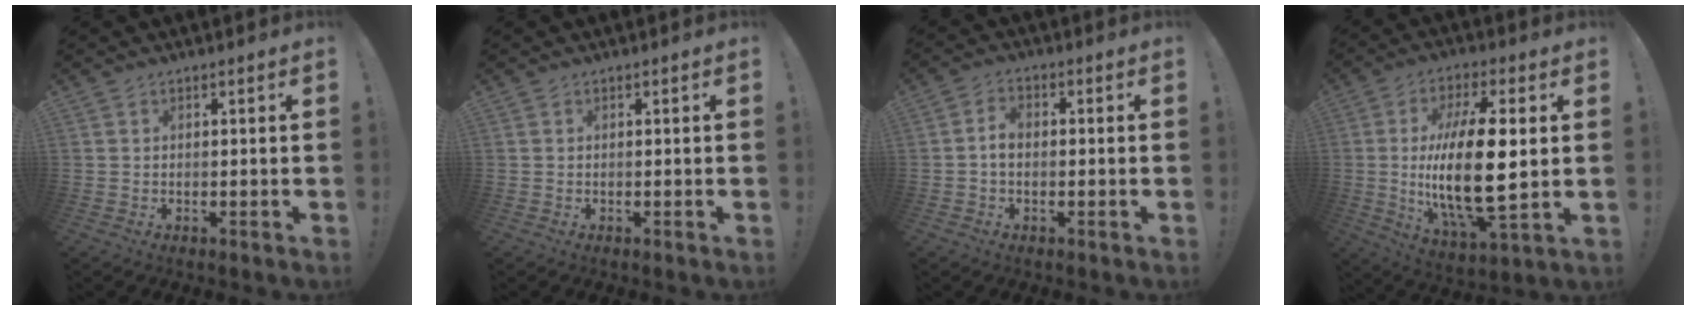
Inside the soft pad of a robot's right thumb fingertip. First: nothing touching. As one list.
[{"total": 0.0}, {"total": 3.1, "force": [-0.3, 2.1, 2.2], "torque": [-0.048, 0.009, -0.003]}, {"total": 20.8, "force": [0.7, 7.0, 19.6], "torque": [-0.393, -0.020, 0.003]}]